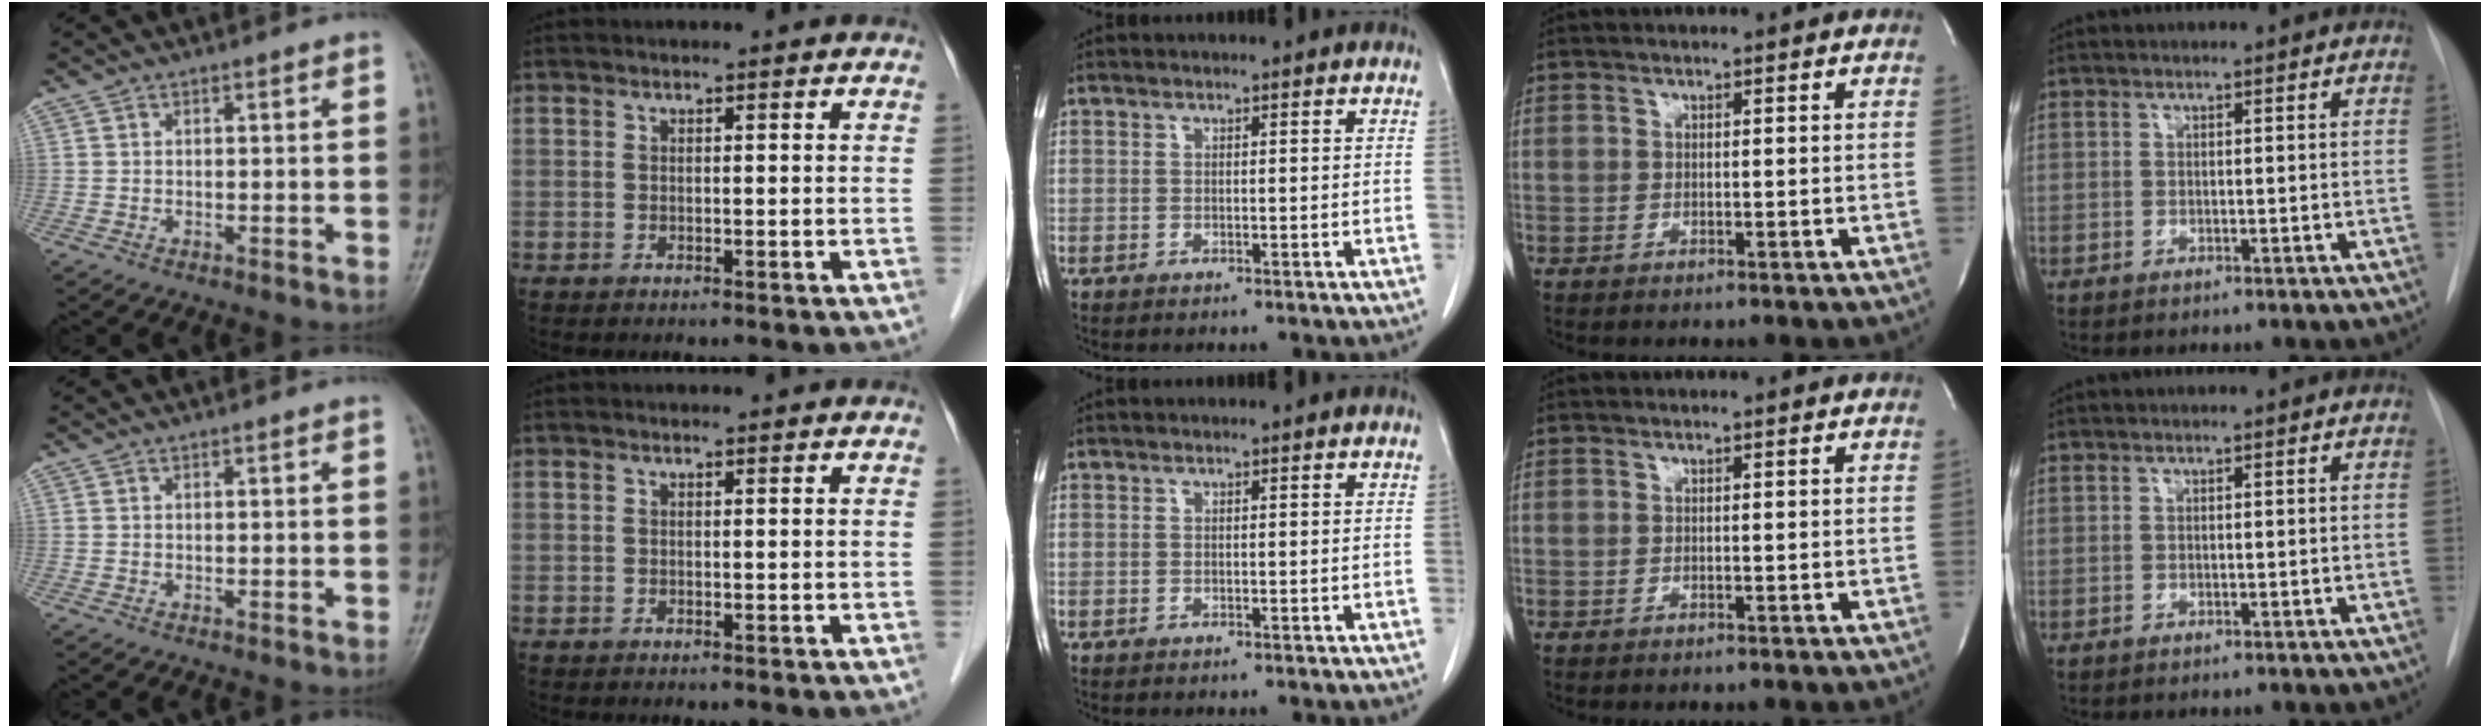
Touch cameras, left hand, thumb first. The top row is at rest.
{}